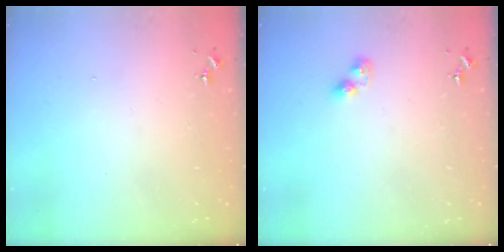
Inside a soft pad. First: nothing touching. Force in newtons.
{"total": 5.5, "press": 5.5, "slide": 0.4}